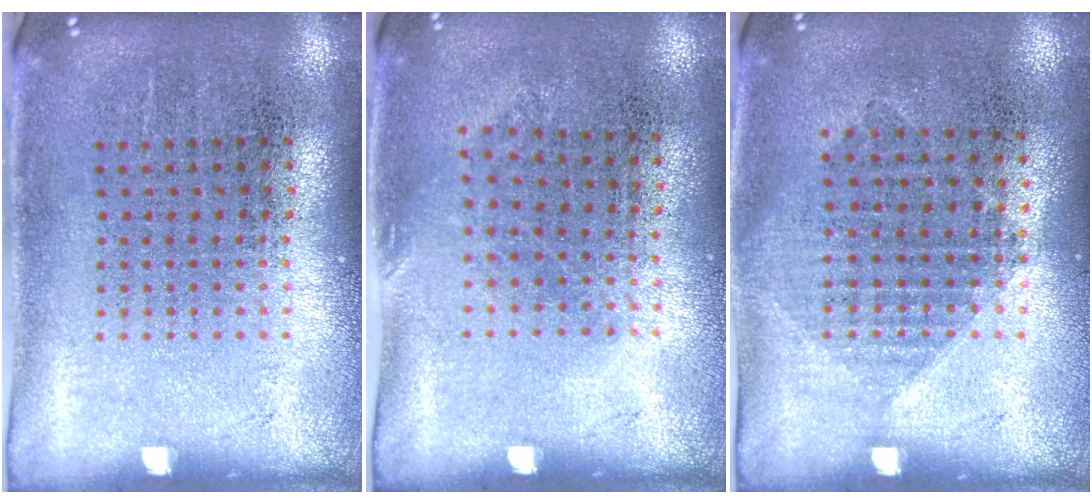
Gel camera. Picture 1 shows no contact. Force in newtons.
{"total": 0.8, "press": 0.6, "slide": 0.5}
{"total": 1.0, "press": 0.9, "slide": 0.5}